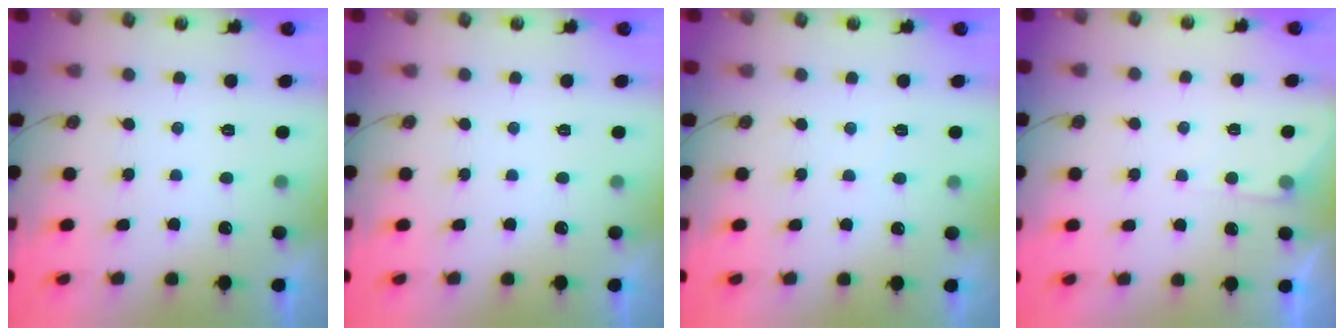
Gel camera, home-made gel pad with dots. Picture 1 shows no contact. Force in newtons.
{"total": 0.0}
{"total": 2.4, "press": 2.4, "slide": 0.4}
{"total": 3.1, "press": 3.1, "slide": 0.5}